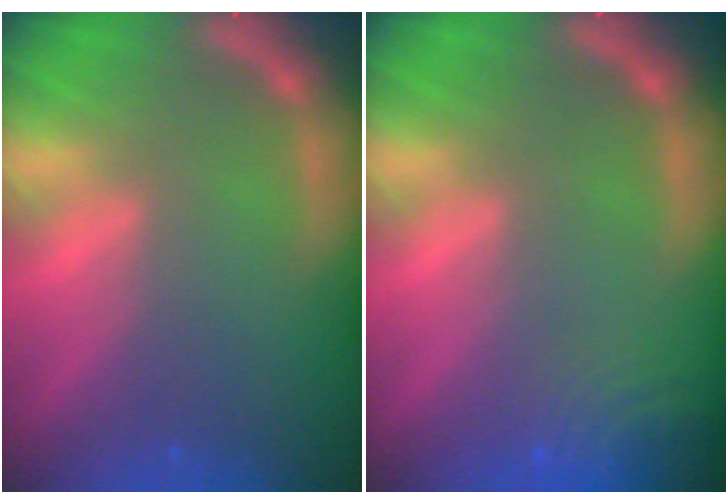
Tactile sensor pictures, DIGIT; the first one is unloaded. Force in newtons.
{"total": 5.6}